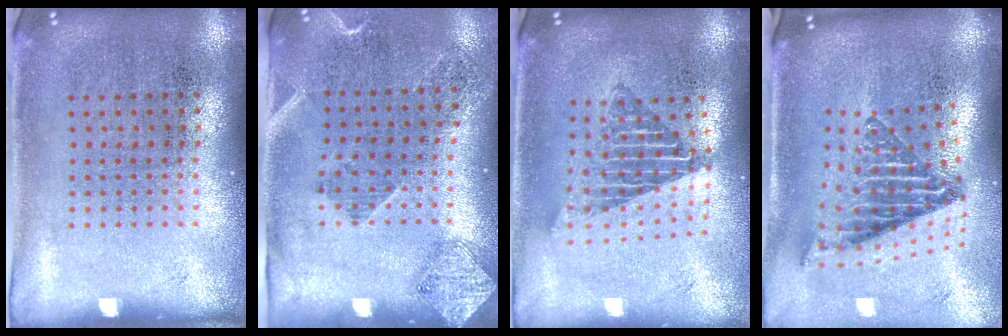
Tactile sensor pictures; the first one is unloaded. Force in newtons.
{"total": 1.8, "press": 1.4, "slide": 1.2}
{"total": 1.6, "press": 1.3, "slide": 0.9}
{"total": 2.3, "press": 1.5, "slide": 1.7}